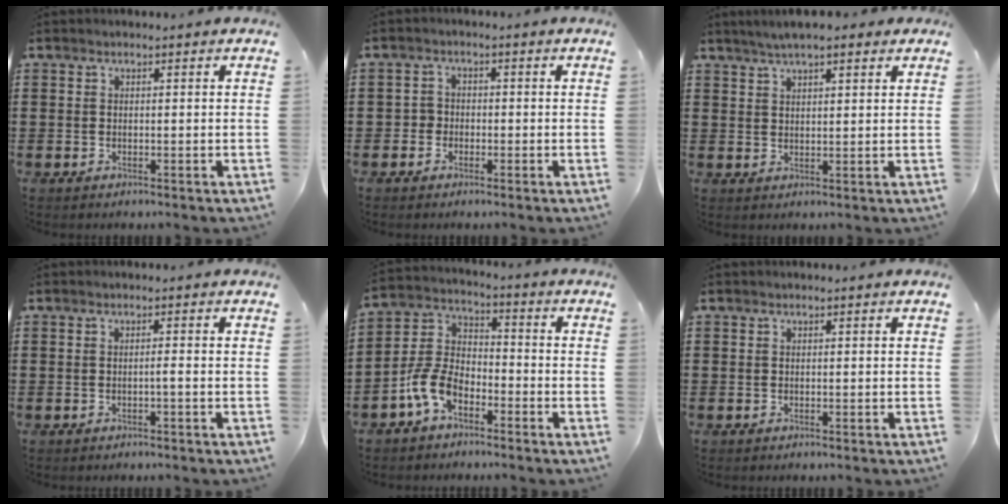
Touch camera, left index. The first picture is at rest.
{"total": 2.0, "force": [-1.0, 1.7, 0.2], "torque": [-0.012, 0.004, -0.025]}
{"total": 4.0, "force": [3.1, 0.9, 2.3], "torque": [-0.051, 0.005, 0.056]}
{"total": 1.1, "force": [-0.5, -0.2, 1.0], "torque": [-0.017, -0.003, -0.009]}
{"total": 8.0, "force": [-4.7, 4.2, 4.9], "torque": [-0.134, 0.002, -0.100]}
{"total": 0.0}